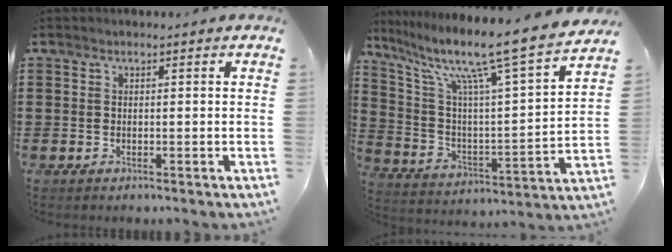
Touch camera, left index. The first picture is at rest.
{"total": 11.9, "force": [9.4, 0.1, 7.4], "torque": [-0.161, -0.072, 0.142]}